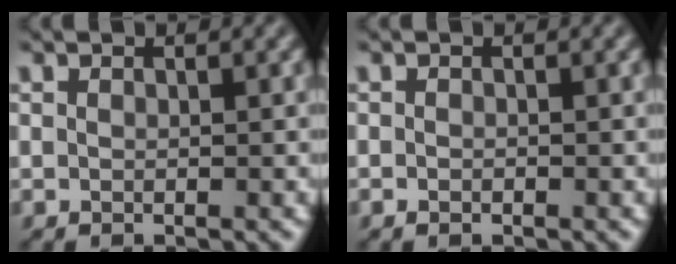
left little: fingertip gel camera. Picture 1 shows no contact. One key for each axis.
{"total": 0.6, "fx": -0.4, "fy": 0.3, "fz": 0.3, "tx": -0.004, "ty": -0.001, "tz": -0.009}